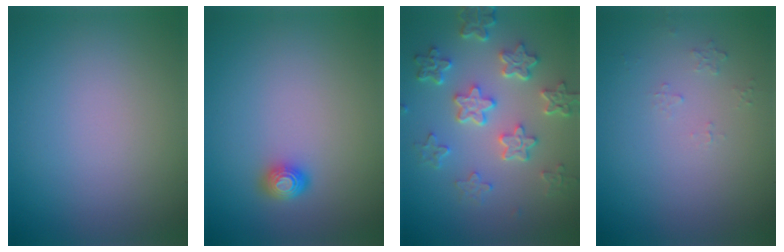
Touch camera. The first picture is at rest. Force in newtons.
{"total": 1.6, "press": 1.4, "slide": 0.6}
{"total": 5.8, "press": 4.4, "slide": 3.8}
{"total": 0.6, "press": 0.4, "slide": 0.5}